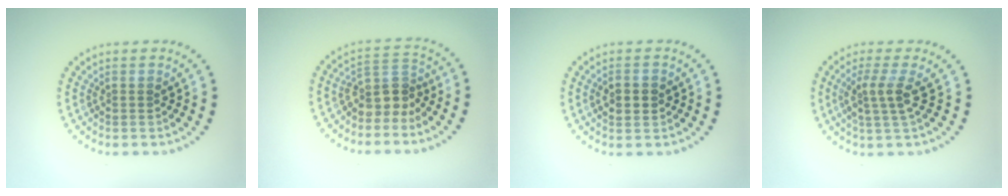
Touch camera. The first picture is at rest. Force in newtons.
{"total": 3.1, "press": 2.2, "slide": 2.1}
{"total": 2.5, "press": 2.5, "slide": 0.1}
{"total": 2.7, "press": 1.9, "slide": 1.8}